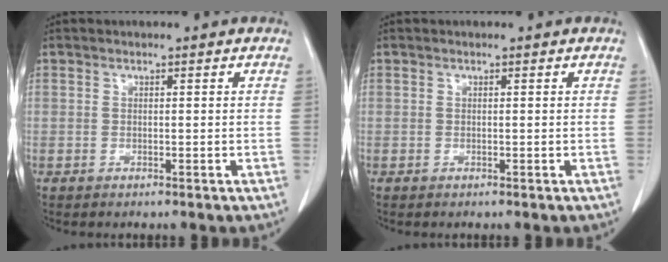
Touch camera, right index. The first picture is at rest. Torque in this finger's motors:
{"motor_torque": [0.00, 0.00, 0.00, -0.01]}